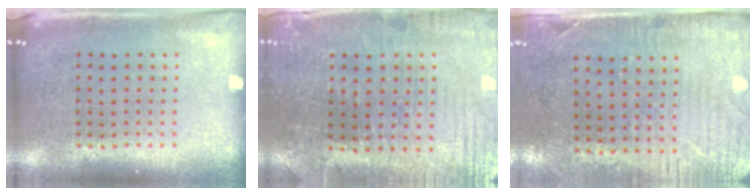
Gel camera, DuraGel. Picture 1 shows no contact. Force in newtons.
{"total": 1.3, "press": 1.2, "slide": 0.4}
{"total": 2.9, "press": 2.4, "slide": 1.7}